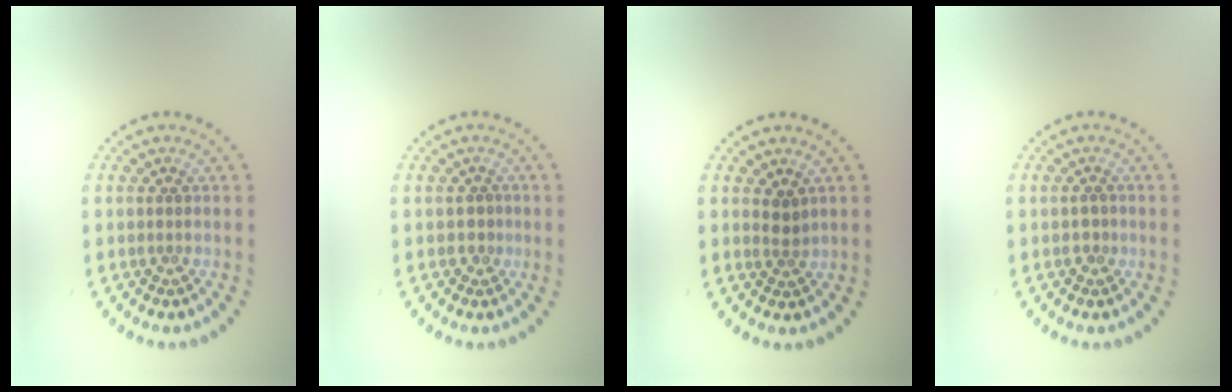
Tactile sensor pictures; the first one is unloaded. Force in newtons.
{"total": 0.9, "press": 0.8, "slide": 0.5}
{"total": 1.2, "press": 0.9, "slide": 0.8}
{"total": 1.0, "press": 0.9, "slide": 0.3}